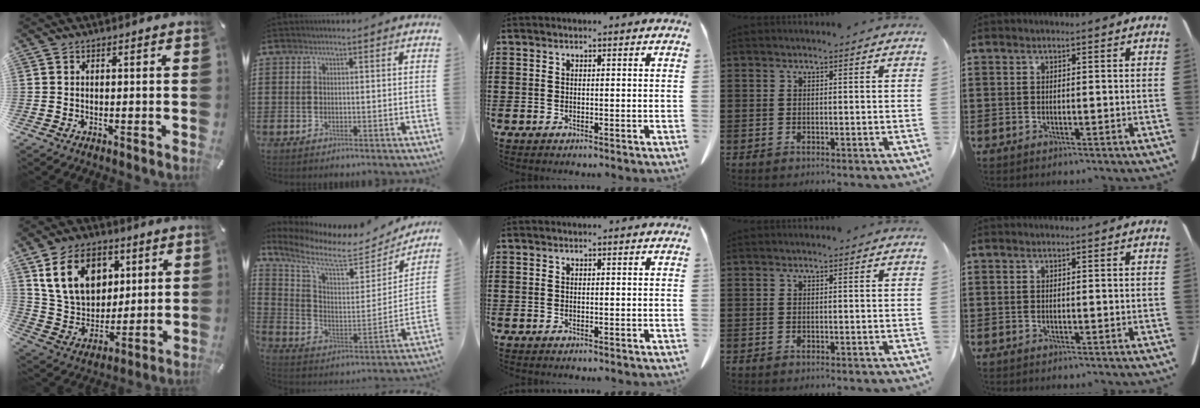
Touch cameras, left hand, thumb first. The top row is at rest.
{"thumb": {"total": 15.8, "force": [6.6, 11.9, 7.9], "torque": [-0.163, -0.011, 0.126]}, "index": {"total": 9.1, "force": [7.5, 2.1, 4.8], "torque": [-0.129, -0.047, 0.124]}}